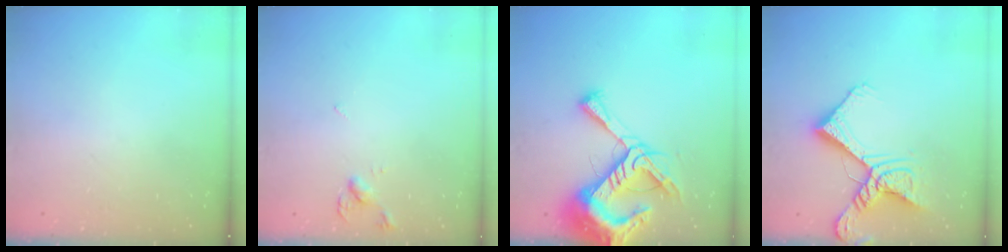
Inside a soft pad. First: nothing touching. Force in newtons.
{"total": 4.0, "press": 3.9, "slide": 0.8}
{"total": 17.4, "press": 17.3, "slide": 1.8}
{"total": 15.1, "press": 15.0, "slide": 1.7}